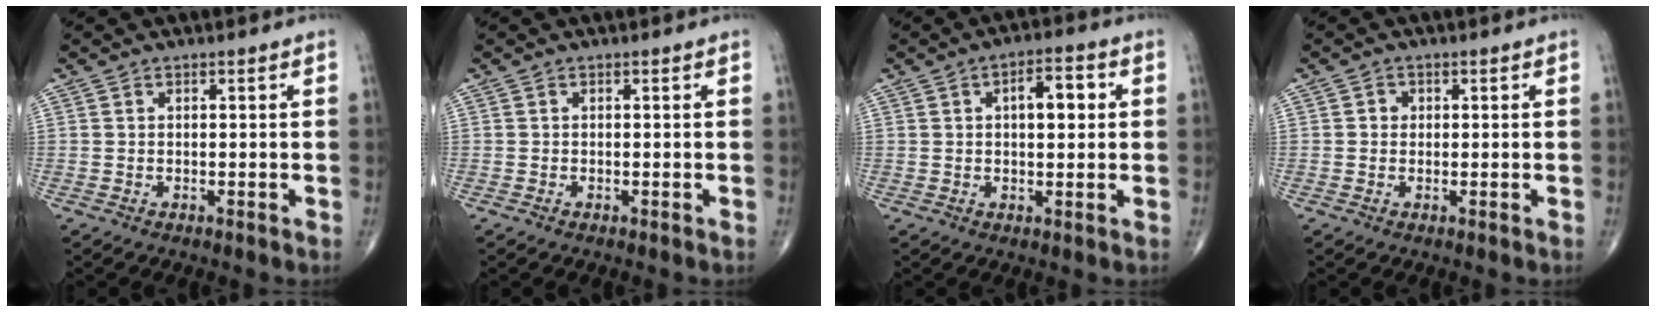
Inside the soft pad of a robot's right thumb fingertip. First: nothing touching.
{"total": 0.0}
{"total": 6.4, "force": [1.4, 2.8, 5.5], "torque": [-0.071, 0.009, 0.018]}
{"total": 1.3, "force": [0.1, 1.2, 0.4], "torque": [0.000, 0.003, -0.001]}